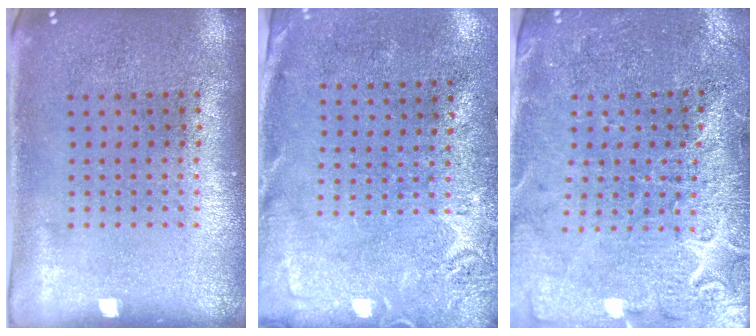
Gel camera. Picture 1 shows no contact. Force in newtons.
{"total": 2.6, "press": 2.1, "slide": 1.6}
{"total": 3.2, "press": 3.1, "slide": 0.7}